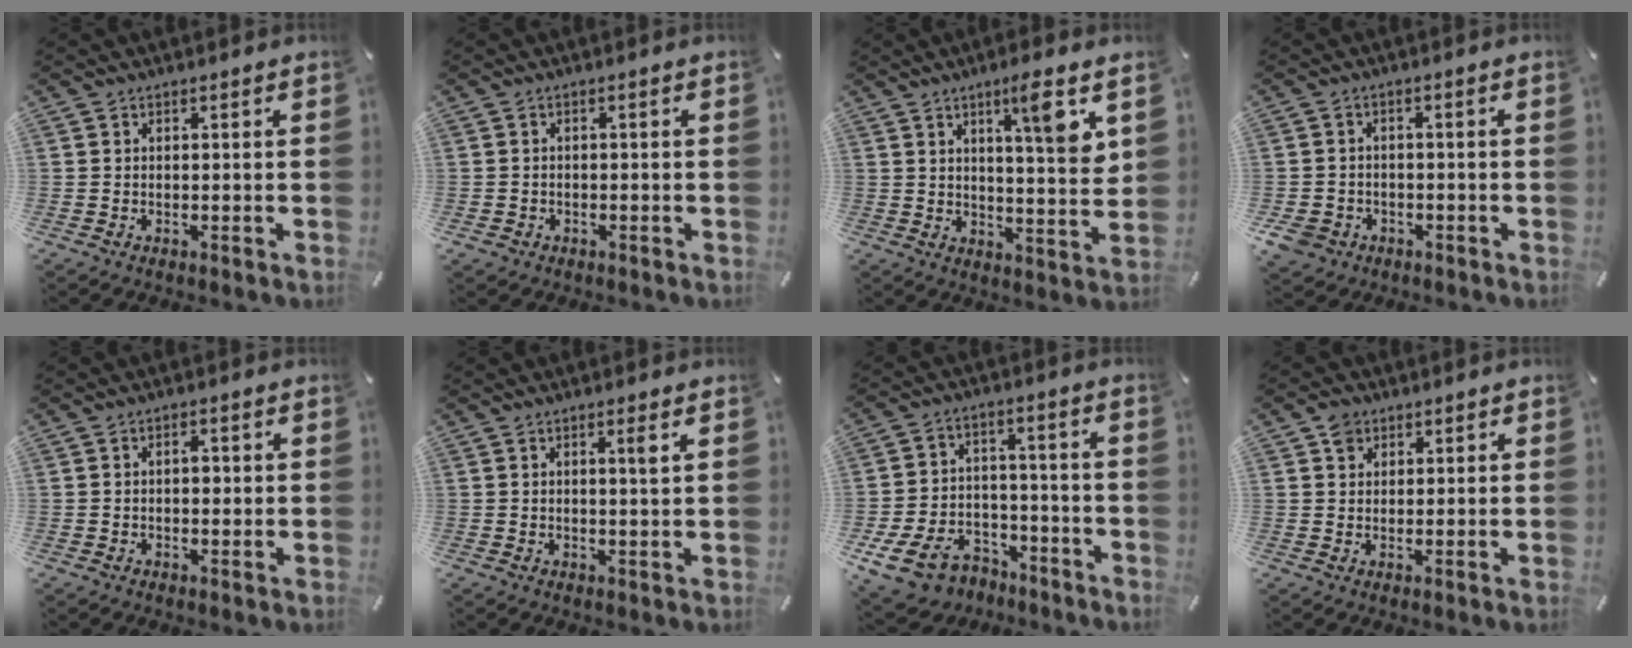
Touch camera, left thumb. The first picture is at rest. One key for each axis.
{"total": 1.2, "fx": -0.7, "fy": 1.0, "fz": 0.1, "tx": -0.003, "ty": 0.007, "tz": -0.017}
{"total": 9.5, "fx": 5.3, "fy": 0.8, "fz": 7.8, "tx": -0.115, "ty": -0.033, "tz": 0.077}
{"total": 4.8, "fx": -2.5, "fy": 3.9, "fz": 1.6, "tx": -0.050, "ty": 0.008, "tz": -0.050}
{"total": 2.1, "fx": 0.1, "fy": 1.3, "fz": 1.6, "tx": -0.025, "ty": -0.001, "tz": 0.000}
{"total": 2.2, "fx": 1.0, "fy": 0.0, "fz": 2.0, "tx": -0.034, "ty": -0.007, "tz": 0.014}
{"total": 12.0, "fx": -7.0, "fy": 8.3, "fz": 5.0, "tx": -0.101, "ty": 0.050, "tz": -0.123}
{"total": 3.1, "fx": 1.4, "fy": 2.7, "fz": 0.7, "tx": -0.003, "ty": -0.001, "tz": 0.023}